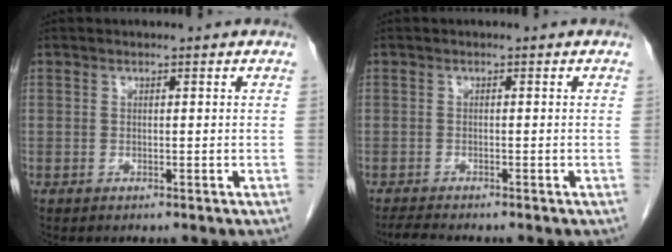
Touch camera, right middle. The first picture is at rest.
{"total": 2.3, "force": [-2.1, -0.3, 0.8], "torque": [-0.020, -0.010, -0.039]}